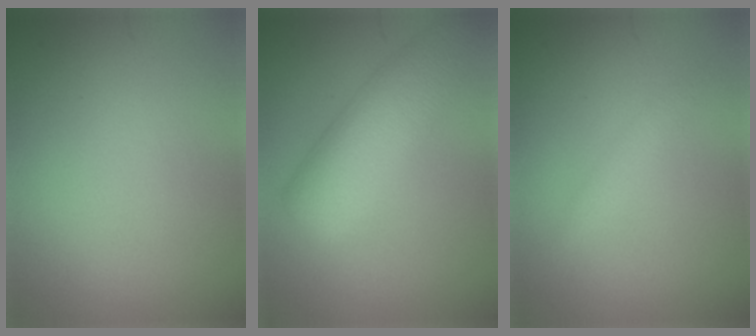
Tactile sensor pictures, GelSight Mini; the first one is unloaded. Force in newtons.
{"total": 6.2, "press": 6.2, "slide": 0.2}
{"total": 1.2, "press": 1.2, "slide": 0.1}